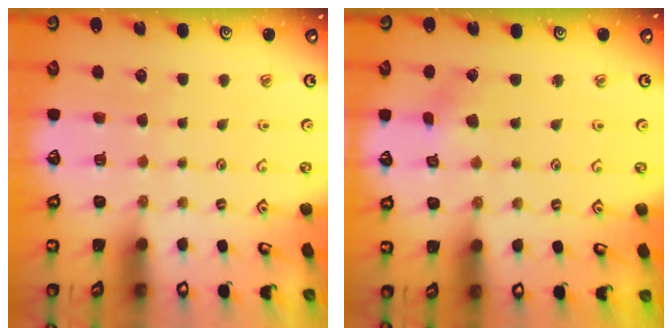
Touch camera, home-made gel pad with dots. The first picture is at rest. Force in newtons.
{"total": 2.5, "press": 2.4, "slide": 0.3}